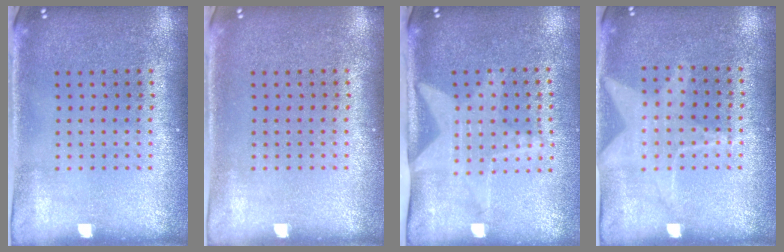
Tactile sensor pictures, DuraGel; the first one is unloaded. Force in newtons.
{"total": 0.0}
{"total": 2.0, "press": 1.5, "slide": 1.3}
{"total": 1.2, "press": 1.2, "slide": 0.1}